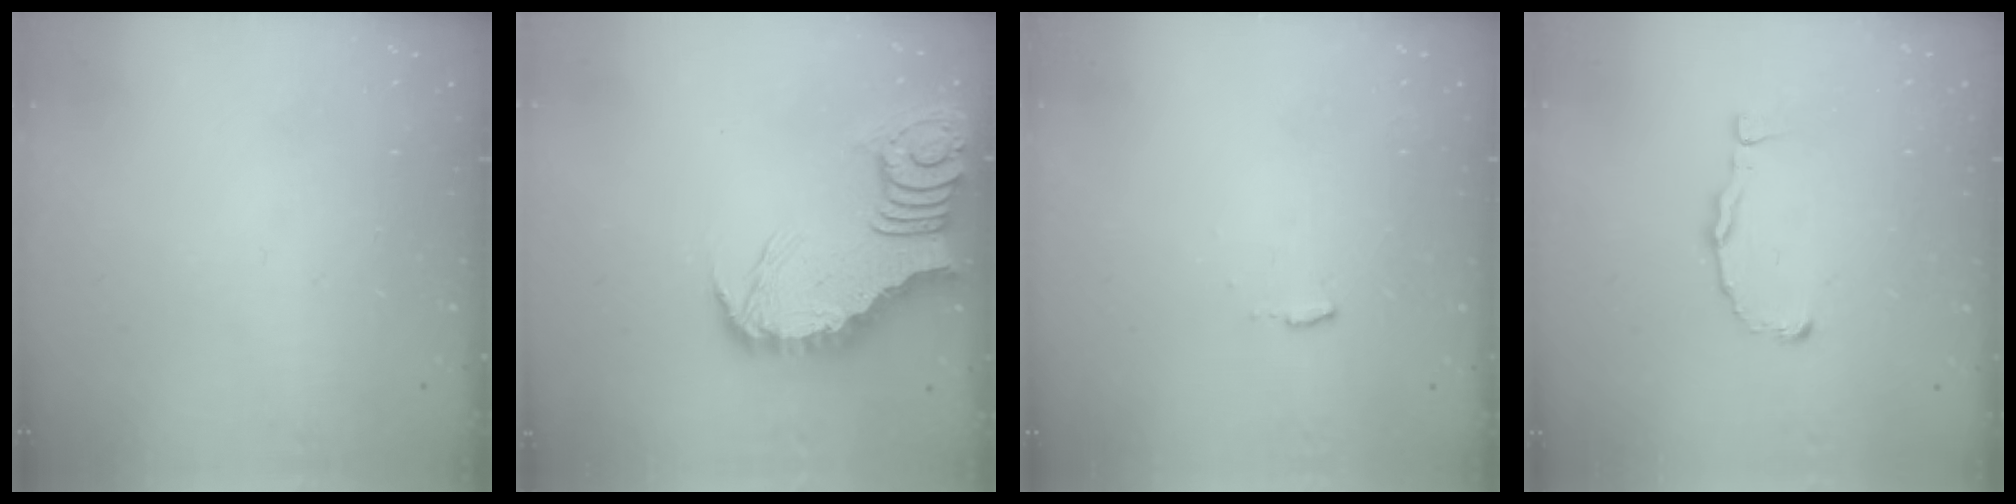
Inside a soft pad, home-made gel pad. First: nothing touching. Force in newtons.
{"total": 10.0, "press": 10.0, "slide": 0.9}
{"total": 4.3, "press": 4.3, "slide": 0.4}
{"total": 2.5, "press": 2.5, "slide": 0.2}